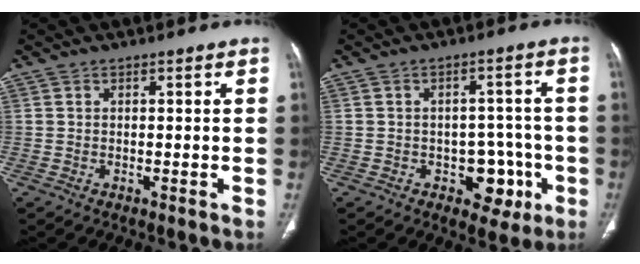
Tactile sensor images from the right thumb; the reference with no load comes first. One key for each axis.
{"total": 7.5, "fx": -2.6, "fy": 5.3, "fz": 4.7, "tx": -0.020, "ty": 0.022, "tz": -0.028}